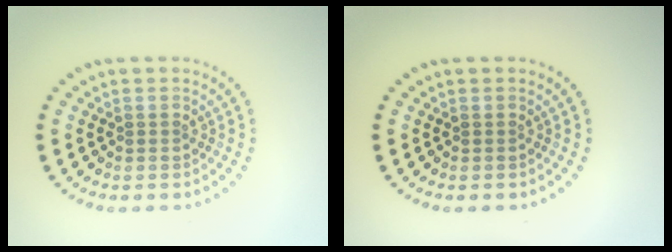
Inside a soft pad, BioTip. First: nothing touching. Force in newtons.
{"total": 0.0}